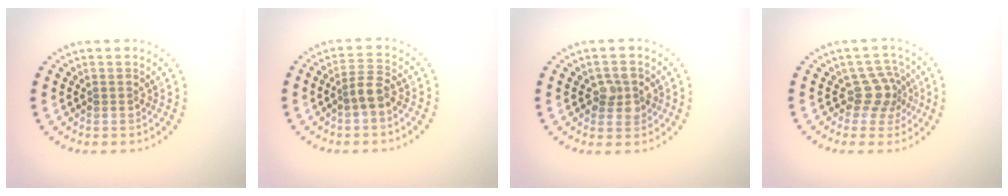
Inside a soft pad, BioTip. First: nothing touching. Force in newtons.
{"total": 2.1, "press": 1.9, "slide": 1.0}
{"total": 2.4, "press": 2.4, "slide": 0.3}
{"total": 2.8, "press": 2.0, "slide": 1.9}